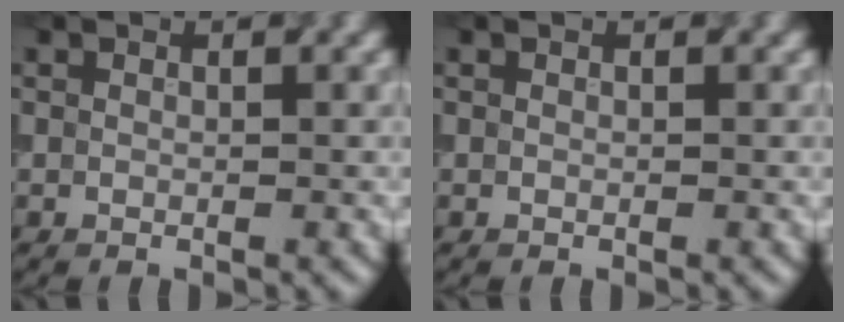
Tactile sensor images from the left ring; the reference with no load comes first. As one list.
[{"total": 0.0}]